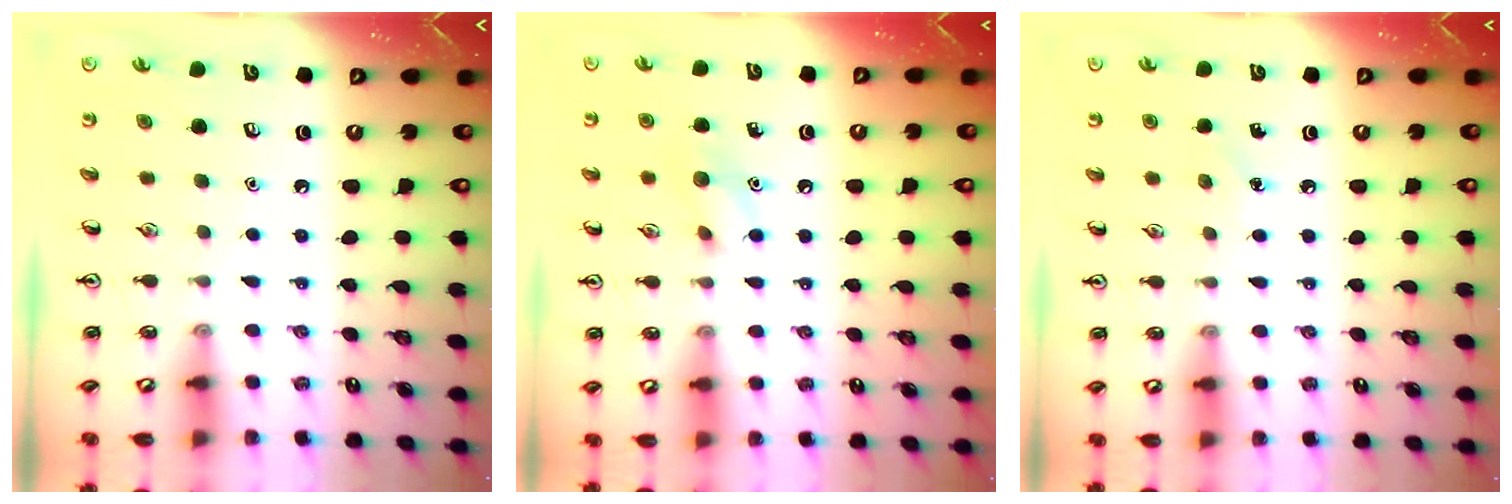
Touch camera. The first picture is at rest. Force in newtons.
{"total": 7.8, "press": 7.7, "slide": 1.4}
{"total": 4.0, "press": 3.8, "slide": 1.2}